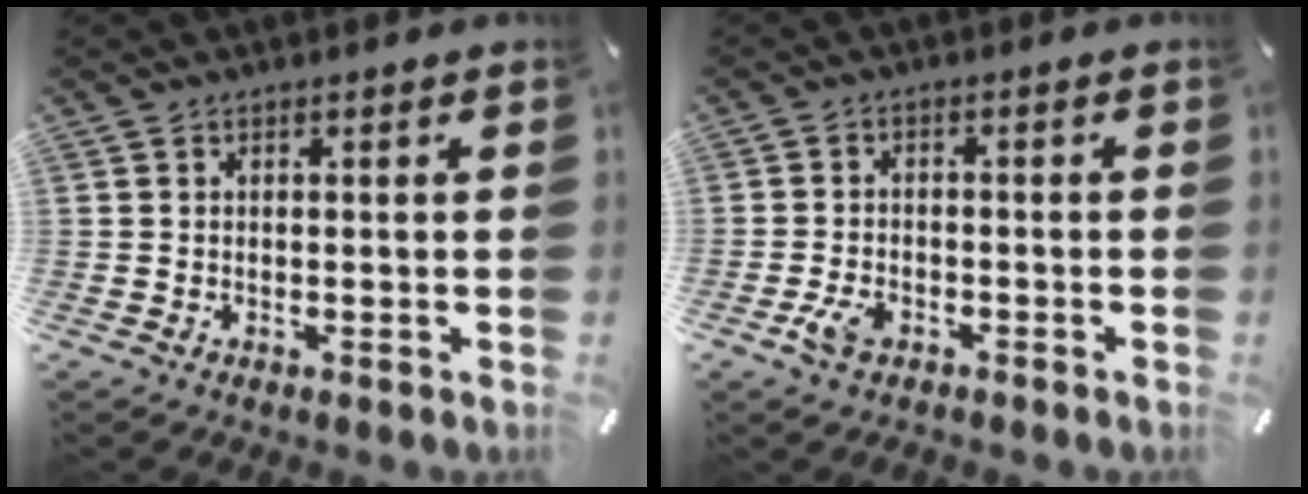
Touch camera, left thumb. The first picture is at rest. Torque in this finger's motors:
{"motor_torque": [-0.25, 0.31, 0.00, 0.09, 0.05]}